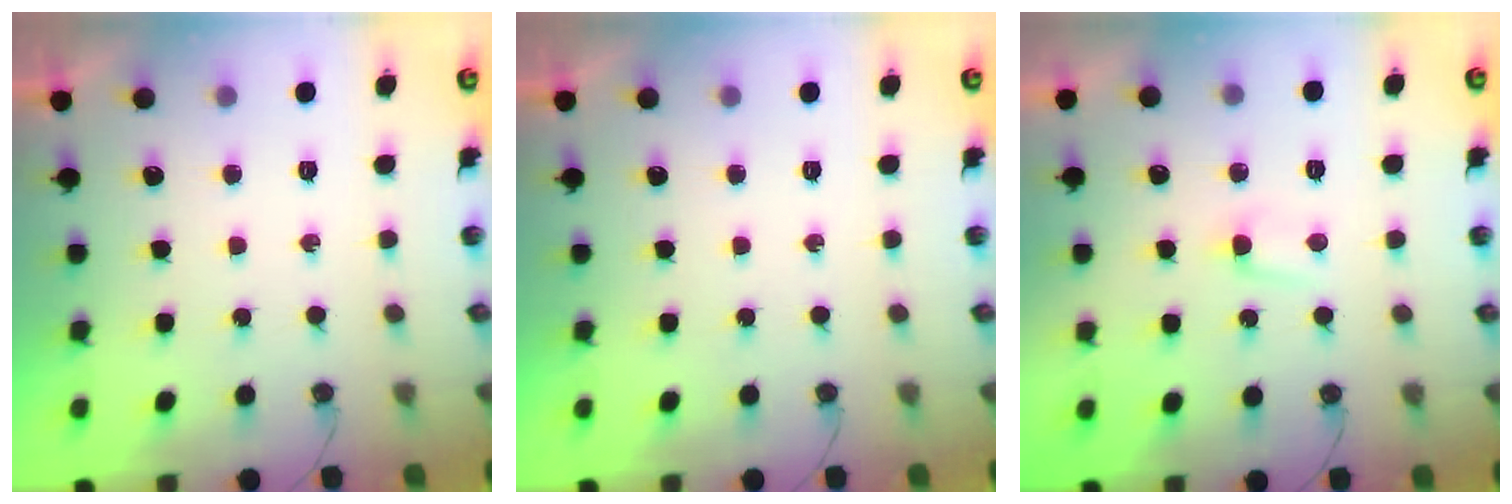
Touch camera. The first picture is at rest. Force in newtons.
{"total": 0.0}
{"total": 3.0, "press": 3.0, "slide": 0.3}